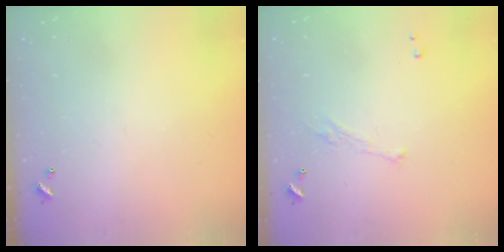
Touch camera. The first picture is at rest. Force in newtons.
{"total": 1.9, "press": 1.7, "slide": 0.8}